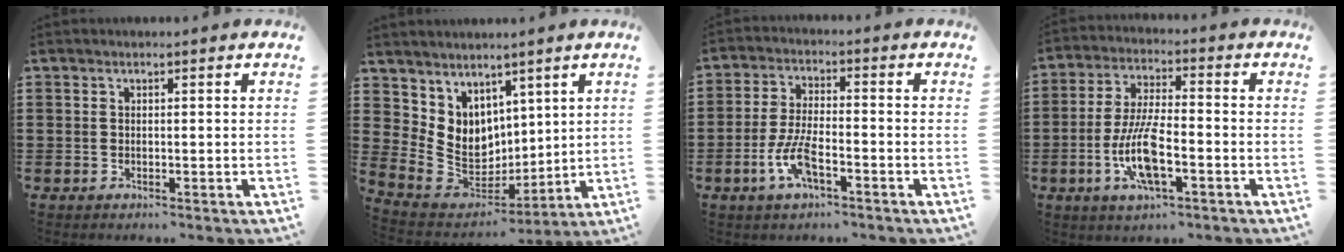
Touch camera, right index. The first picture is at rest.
{"total": 6.6, "force": [3.2, 5.7, 0.7], "torque": [-0.068, -0.041, 0.067]}
{"total": 6.6, "force": [-3.1, 1.9, 5.5], "torque": [-0.128, -0.011, -0.061]}
{"total": 9.8, "force": [-3.2, 2.8, 8.9], "torque": [-0.195, -0.013, -0.064]}